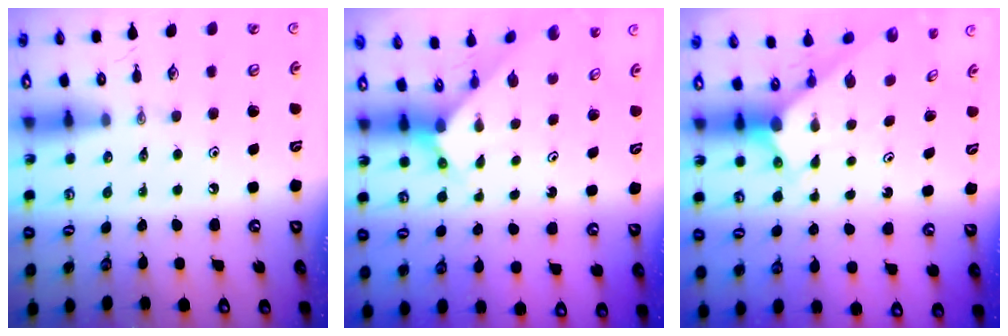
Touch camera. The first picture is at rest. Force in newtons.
{"total": 3.6, "press": 3.6, "slide": 0.3}
{"total": 2.8, "press": 2.8, "slide": 0.2}